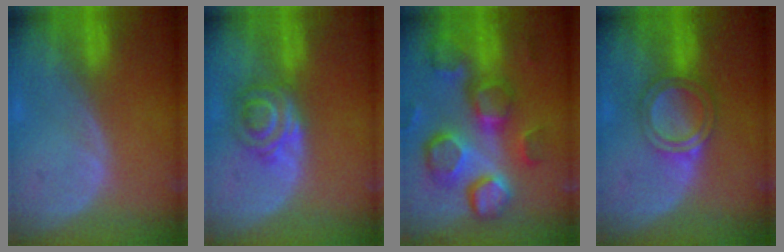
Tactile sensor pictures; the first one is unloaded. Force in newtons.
{"total": 6.2, "press": 5.3, "slide": 3.3}
{"total": 13.0, "press": 11.3, "slide": 6.5}
{"total": 5.1, "press": 4.7, "slide": 2.1}